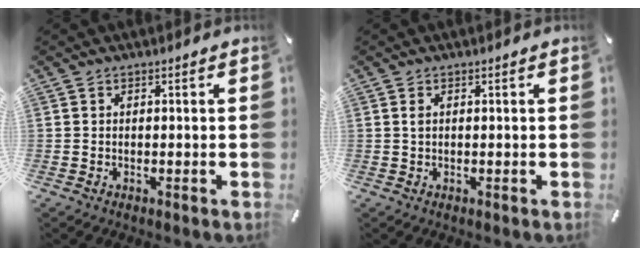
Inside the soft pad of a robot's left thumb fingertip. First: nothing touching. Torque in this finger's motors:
{"motor_torque": [0.22, 0.47, 0.01, -0.11, 0.03]}